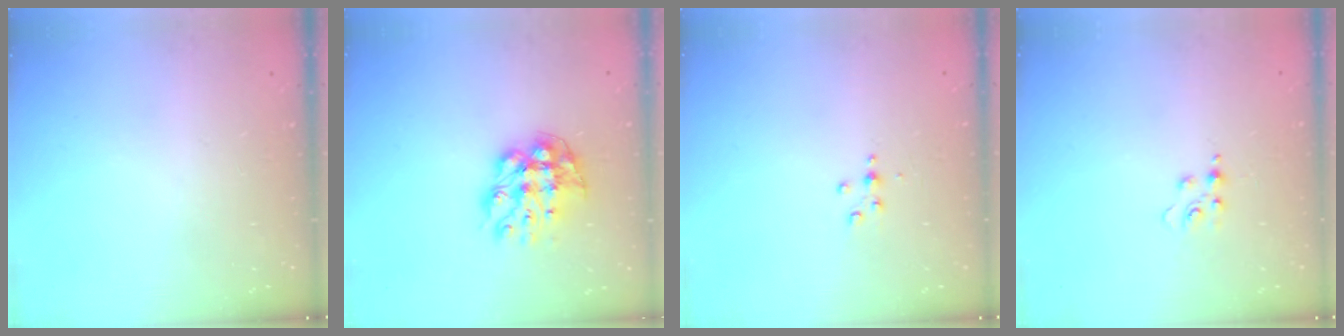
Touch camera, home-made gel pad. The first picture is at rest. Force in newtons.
{"total": 11.5, "press": 11.4, "slide": 0.9}
{"total": 3.4, "press": 3.4, "slide": 0.4}
{"total": 4.9, "press": 4.9, "slide": 0.5}